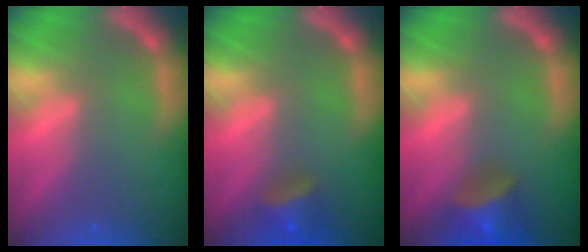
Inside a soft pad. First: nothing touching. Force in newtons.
{"total": 3.4}
{"total": 5.0}